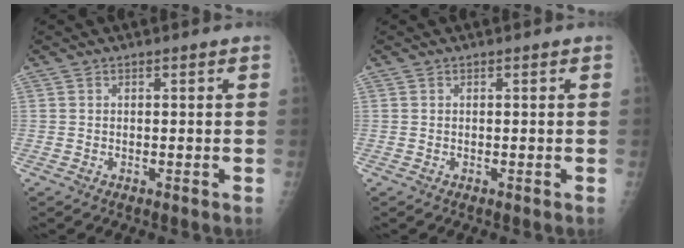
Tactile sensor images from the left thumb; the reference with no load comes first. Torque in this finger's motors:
{"motor_torque": [0.00, 0.00, -0.02, -0.02, 0.00]}